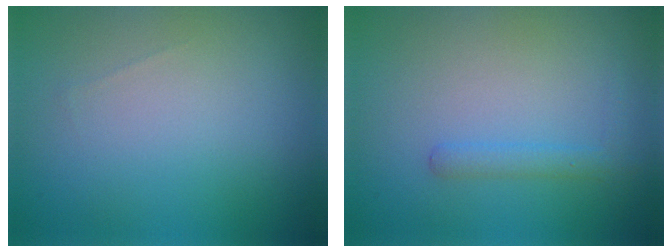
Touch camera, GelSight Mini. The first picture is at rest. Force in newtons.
{"total": 1.6, "press": 1.6, "slide": 0.1}